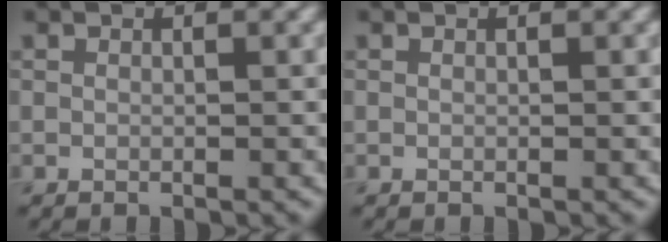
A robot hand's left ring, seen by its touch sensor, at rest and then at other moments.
{"total": 0.0}